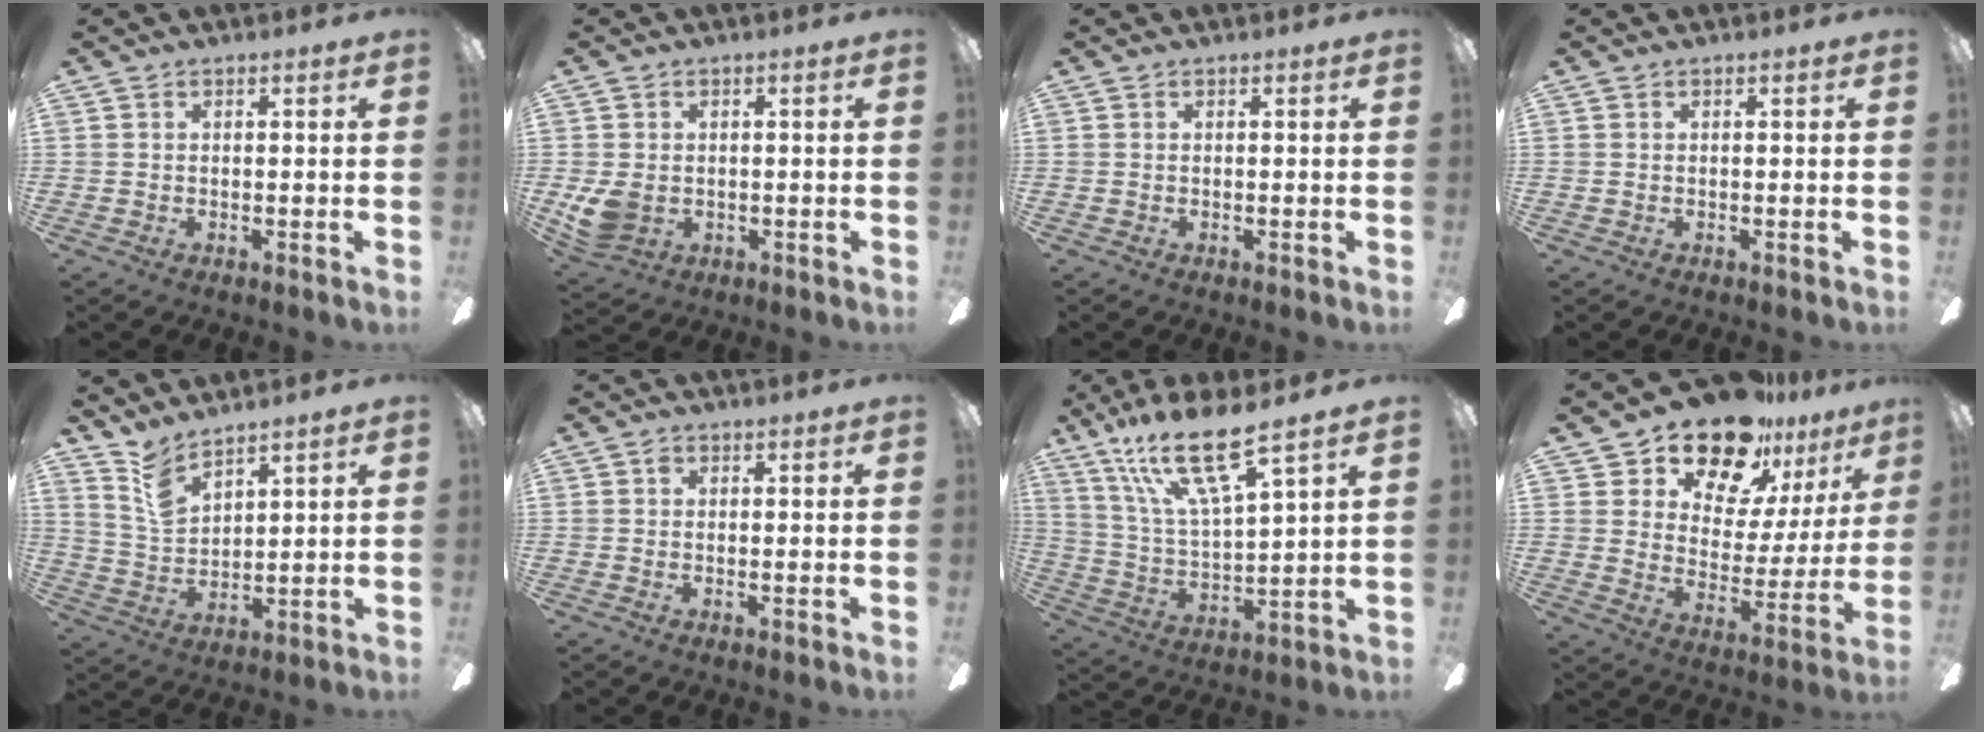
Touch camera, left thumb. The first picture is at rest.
{"total": 6.2, "force": [-0.4, 5.0, 3.6], "torque": [-0.074, 0.006, -0.003]}
{"total": 0.0}
{"total": 0.0}
{"total": 7.7, "force": [6.6, 2.7, 2.9], "torque": [-0.080, -0.028, 0.126]}
{"total": 1.0, "force": [0.3, 0.8, 0.5], "torque": [-0.012, 0.005, 0.004]}
{"total": 18.1, "force": [12.4, 4.3, 12.5], "torque": [-0.259, -0.063, 0.208]}
{"total": 17.7, "force": [14.5, 8.0, 6.1], "torque": [-0.115, -0.103, 0.258]}